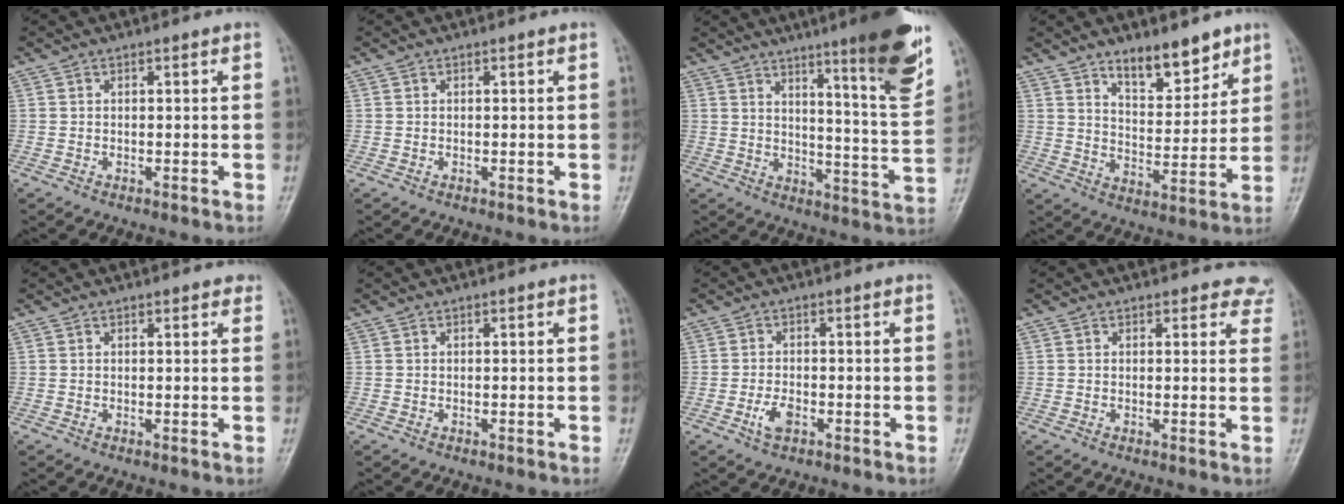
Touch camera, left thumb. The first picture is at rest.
{"total": 0.0}
{"total": 17.9, "force": [10.7, 1.7, 14.2], "torque": [-0.172, -0.062, 0.151]}
{"total": 10.5, "force": [7.4, 4.4, 5.9], "torque": [-0.060, -0.055, 0.124]}
{"total": 1.4, "force": [1.0, 0.7, 0.6], "torque": [0.005, -0.002, 0.007]}
{"total": 0.0}
{"total": 3.3, "force": [-1.4, 1.8, 2.4], "torque": [-0.048, 0.006, -0.026]}
{"total": 4.5, "force": [3.9, 2.1, 0.1], "torque": [0.041, -0.019, 0.018]}